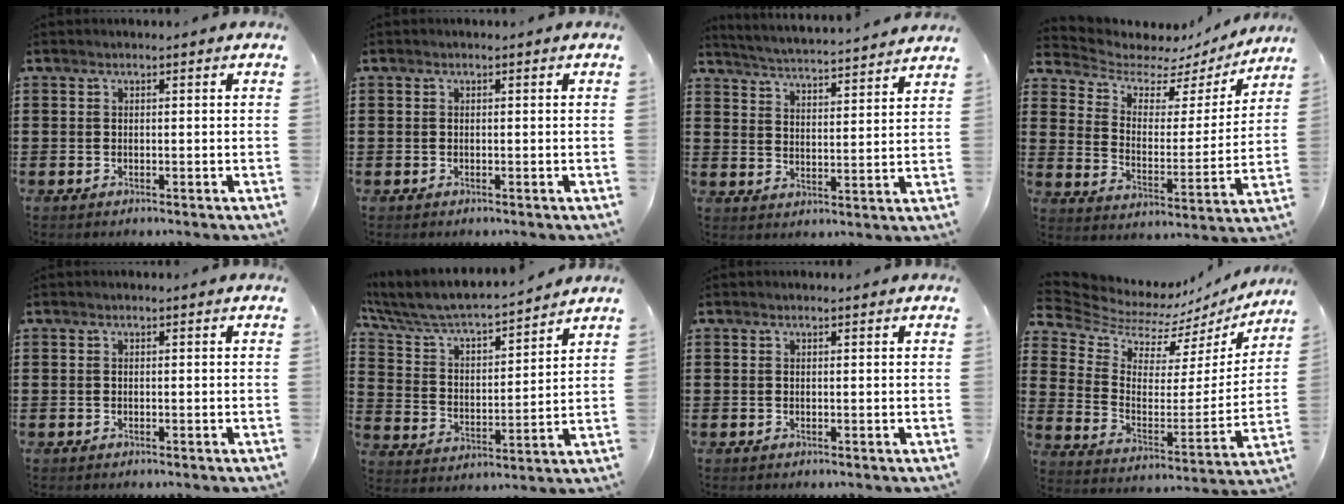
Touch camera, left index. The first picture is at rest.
{"total": 0.0}
{"total": 3.5, "force": [3.3, -1.0, 0.3], "torque": [-0.025, -0.037, 0.050]}
{"total": 4.7, "force": [3.9, 2.2, 1.3], "torque": [-0.046, -0.033, 0.059]}
{"total": 0.0}
{"total": 5.6, "force": [5.1, 0.6, 2.1], "torque": [-0.065, -0.042, 0.080]}
{"total": 0.0}
{"total": 5.4, "force": [4.8, 2.1, 1.1], "torque": [-0.057, -0.048, 0.080]}